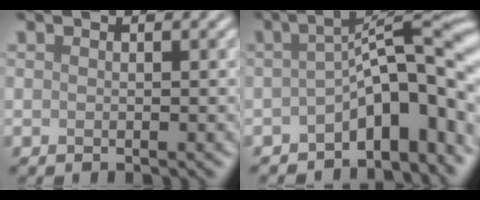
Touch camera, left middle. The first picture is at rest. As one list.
[{"total": 9.7, "force": [-3.3, 3.5, 8.4], "torque": [-0.099, 0.016, -0.063]}]